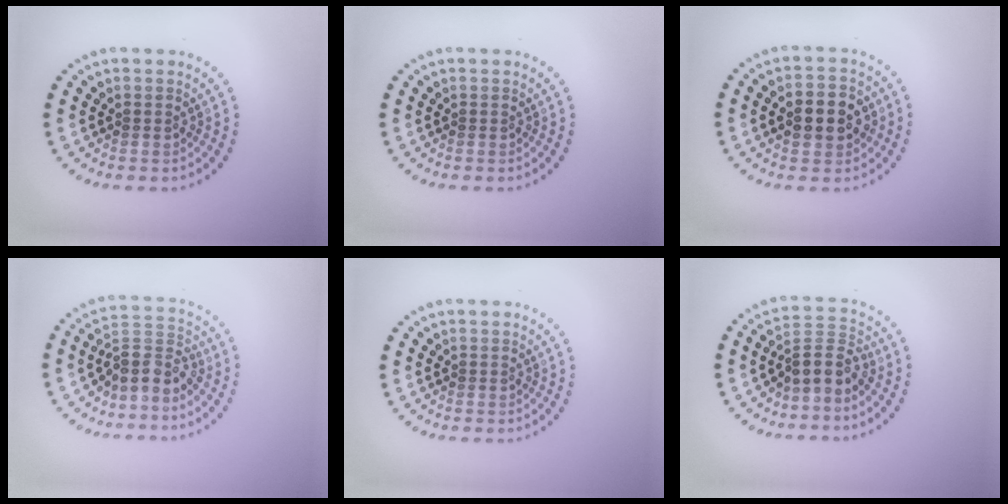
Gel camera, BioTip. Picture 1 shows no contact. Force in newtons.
{"total": 0.0}
{"total": 4.5, "press": 4.5, "slide": 0.2}
{"total": 3.3, "press": 2.5, "slide": 2.2}
{"total": 0.0}
{"total": 3.2, "press": 2.4, "slide": 2.1}